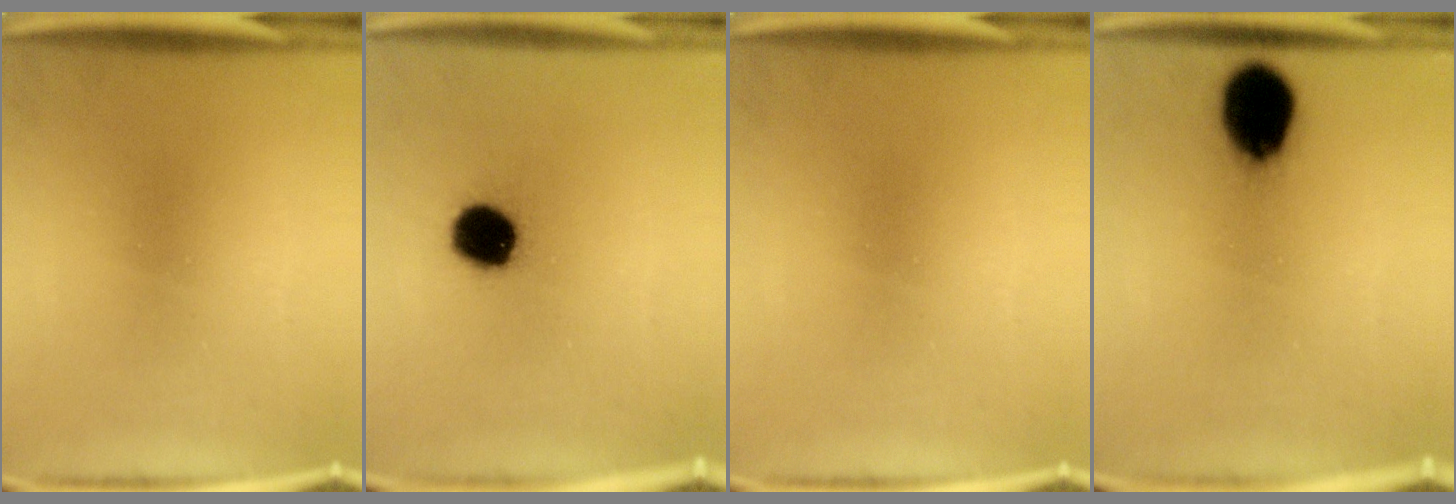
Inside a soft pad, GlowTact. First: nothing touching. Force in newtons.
{"total": 11.5}
{"total": 0.0}
{"total": 13.2}